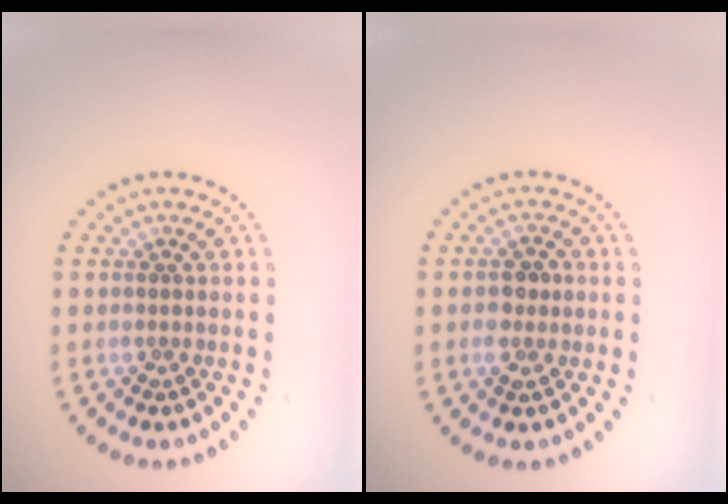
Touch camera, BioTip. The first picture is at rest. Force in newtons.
{"total": 2.1, "press": 2.1, "slide": 0.1}